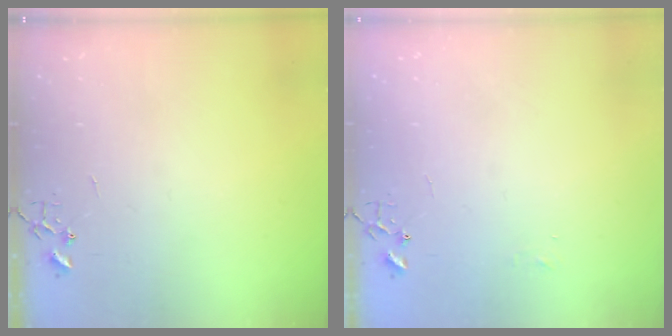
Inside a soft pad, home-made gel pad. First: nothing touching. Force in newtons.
{"total": 3.8, "press": 3.8, "slide": 0.6}